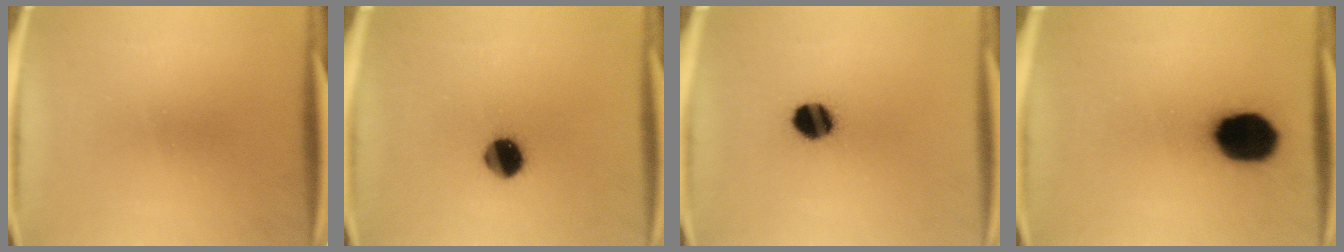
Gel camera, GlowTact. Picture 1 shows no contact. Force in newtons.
{"total": 8.3}
{"total": 8.3}
{"total": 16.3}